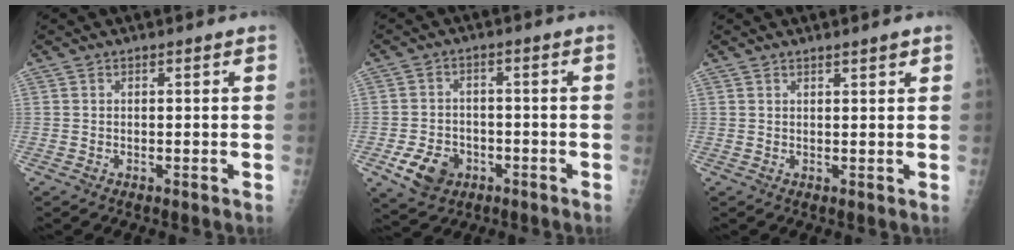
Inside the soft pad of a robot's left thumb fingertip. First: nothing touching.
{"total": 7.6, "force": [-3.3, 5.7, 3.7], "torque": [-0.053, 0.014, -0.051]}
{"total": 1.4, "force": [1.1, 0.2, 0.9], "torque": [-0.011, -0.006, 0.017]}